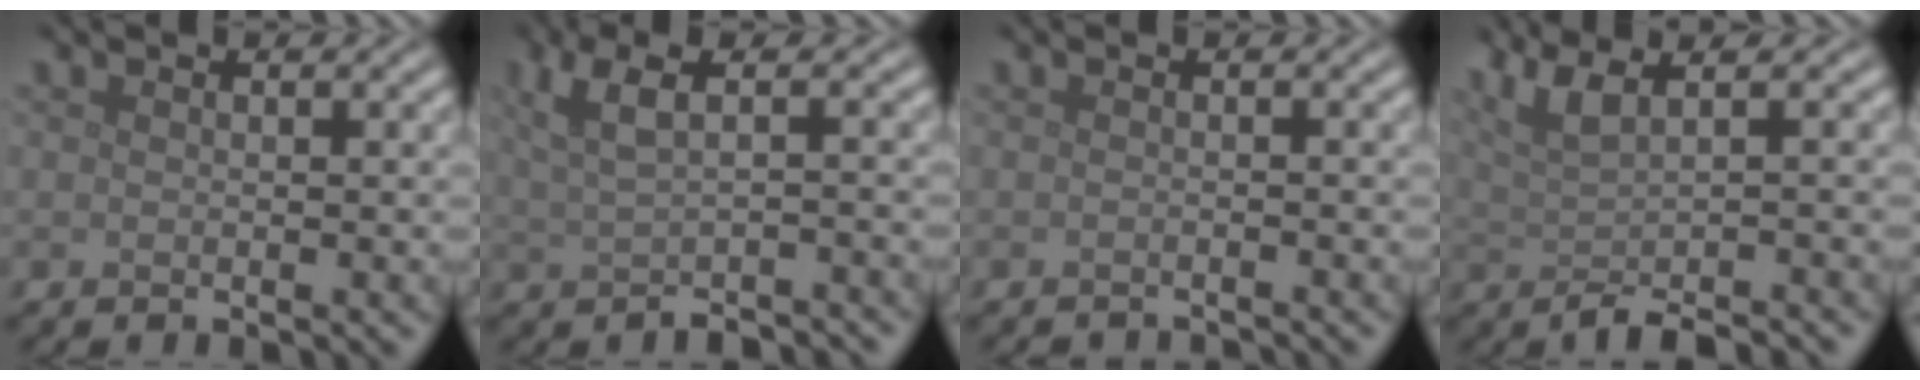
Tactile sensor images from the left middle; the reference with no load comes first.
{"total": 4.4, "force": [0.4, 1.7, 4.0], "torque": [-0.063, -0.001, 0.006]}
{"total": 2.0, "force": [-2.0, 0.1, 0.4], "torque": [0.004, -0.008, -0.029]}
{"total": 4.8, "force": [0.0, 1.5, 4.6], "torque": [-0.065, 0.001, -0.004]}